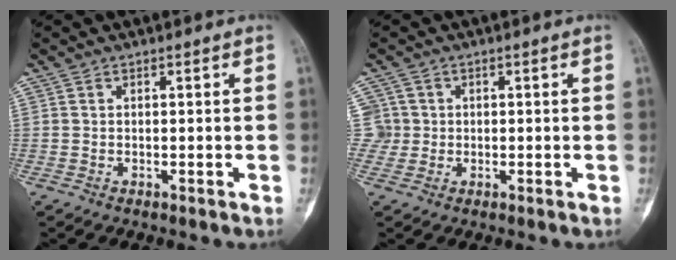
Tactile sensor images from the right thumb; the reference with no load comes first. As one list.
[{"total": 3.5, "force": [0.2, 3.4, -0.1], "torque": [0.028, 0.009, 0.002]}]